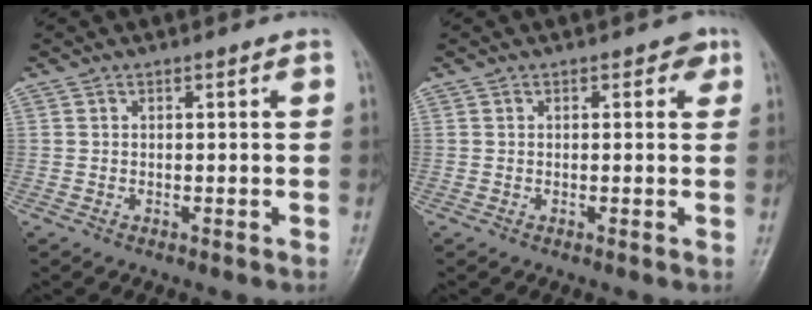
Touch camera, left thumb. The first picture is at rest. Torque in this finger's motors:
{"motor_torque": [0.17, 0.08, 0.24, -0.15, 0.00]}